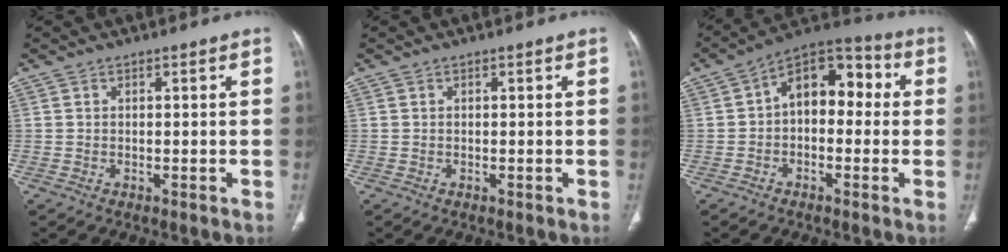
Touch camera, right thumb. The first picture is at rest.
{"total": 0.0}
{"total": 12.0, "force": [0.9, 7.7, 9.2], "torque": [-0.097, 0.043, -0.004]}